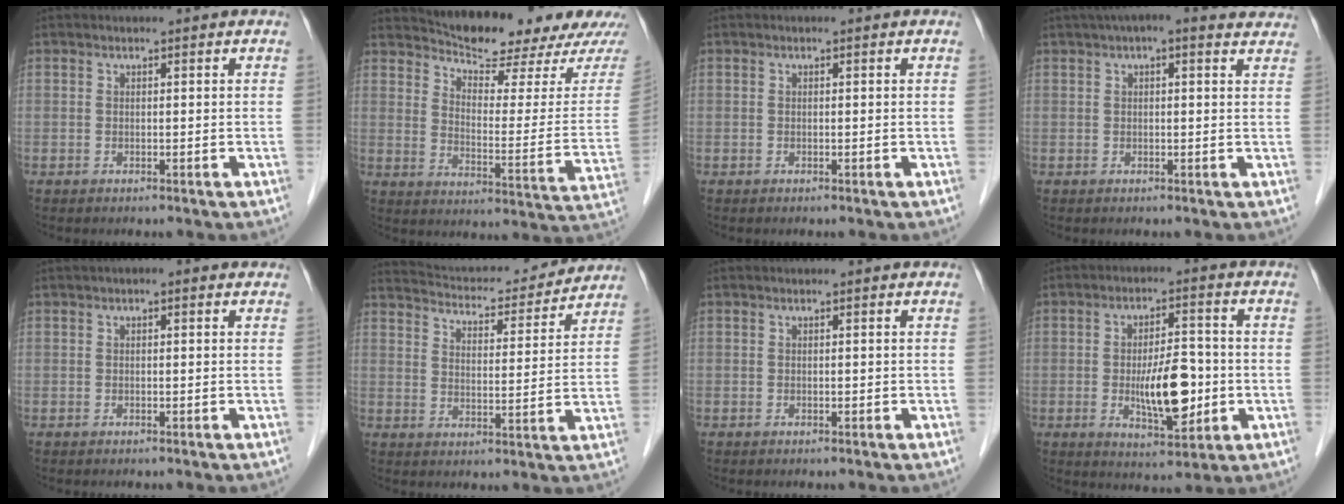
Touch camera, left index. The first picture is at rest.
{"total": 17.1, "force": [15.8, 1.6, 6.2], "torque": [-0.086, -0.051, 0.206]}
{"total": 0.0}
{"total": 9.8, "force": [7.8, 2.4, 5.3], "torque": [-0.070, 0.034, 0.087]}
{"total": 1.1, "force": [0.6, 0.5, 0.8], "torque": [-0.015, 0.015, 0.002]}
{"total": 16.6, "force": [15.9, 2.3, 3.8], "torque": [-0.060, 0.007, 0.222]}
{"total": 0.0}
{"total": 9.2, "force": [-1.5, 3.1, 8.5], "torque": [-0.147, -0.002, -0.021]}